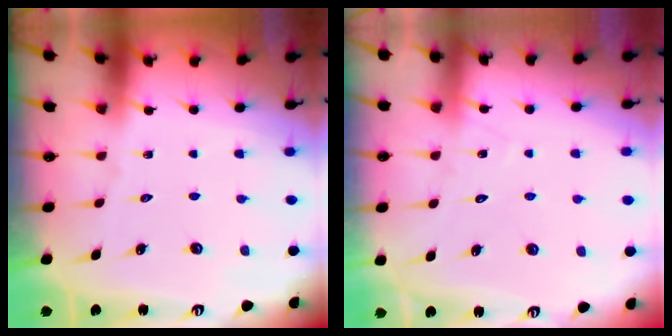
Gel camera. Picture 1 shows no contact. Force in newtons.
{"total": 7.8, "press": 7.8, "slide": 0.5}